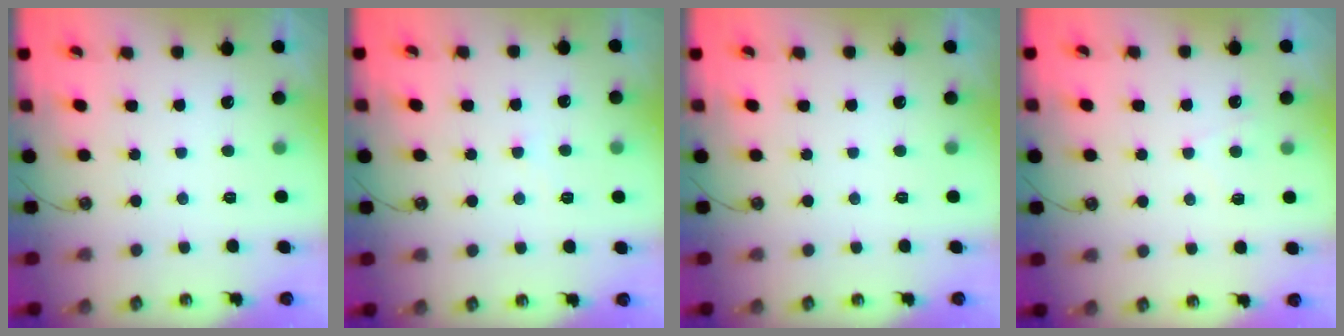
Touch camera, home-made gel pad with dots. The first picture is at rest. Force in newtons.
{"total": 1.8, "press": 1.8, "slide": 0.3}
{"total": 0.0}
{"total": 1.6, "press": 1.5, "slide": 0.4}